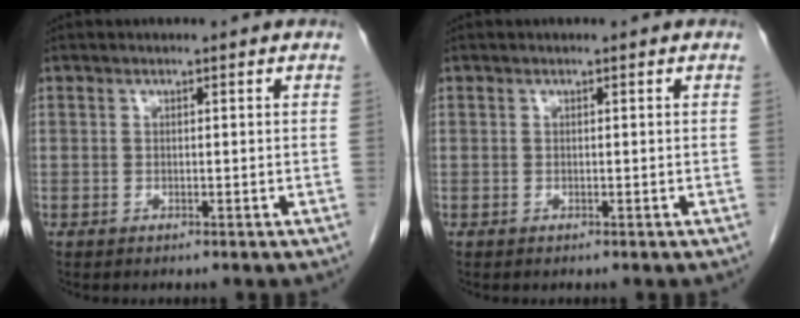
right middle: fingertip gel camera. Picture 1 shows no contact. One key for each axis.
{"total": 0.0}